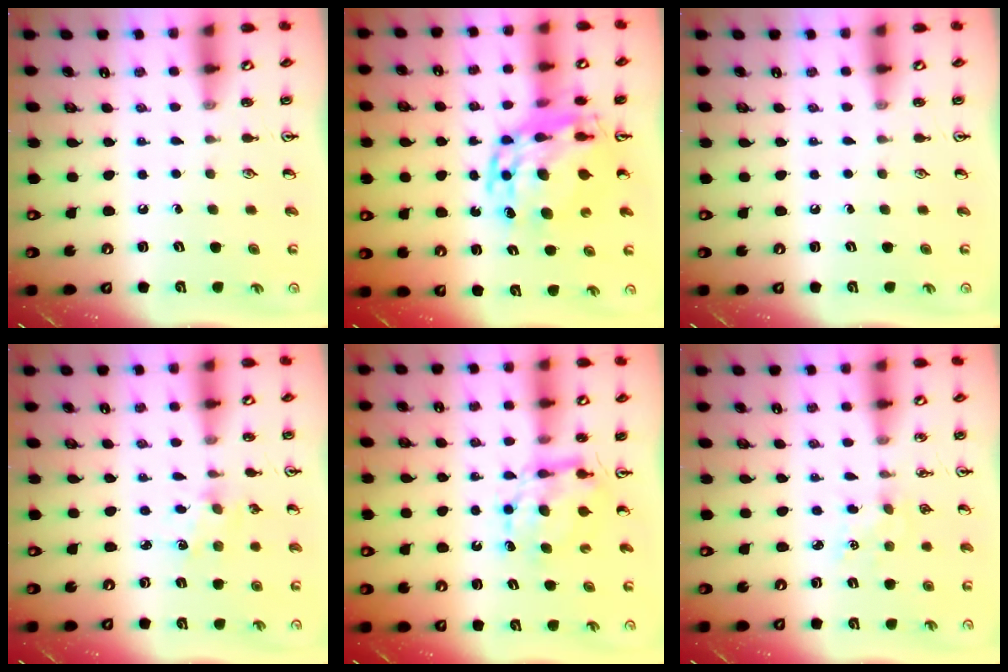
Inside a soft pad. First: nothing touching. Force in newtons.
{"total": 15.5, "press": 15.4, "slide": 1.6}
{"total": 0.0}
{"total": 1.8, "press": 1.7, "slide": 0.3}
{"total": 7.2, "press": 7.2, "slide": 0.3}
{"total": 5.0, "press": 5.0, "slide": 0.6}